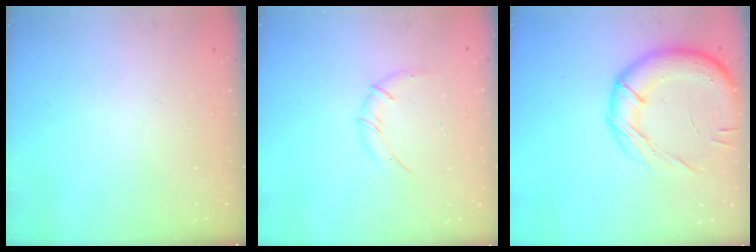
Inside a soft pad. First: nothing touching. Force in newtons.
{"total": 7.9, "press": 7.8, "slide": 1.2}
{"total": 17.5, "press": 17.4, "slide": 2.2}